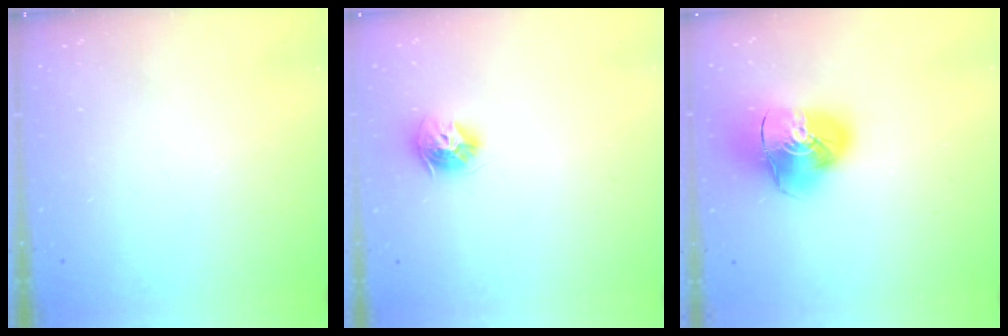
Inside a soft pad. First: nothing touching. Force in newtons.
{"total": 9.3, "press": 9.3, "slide": 1.0}
{"total": 13.5, "press": 13.4, "slide": 1.9}